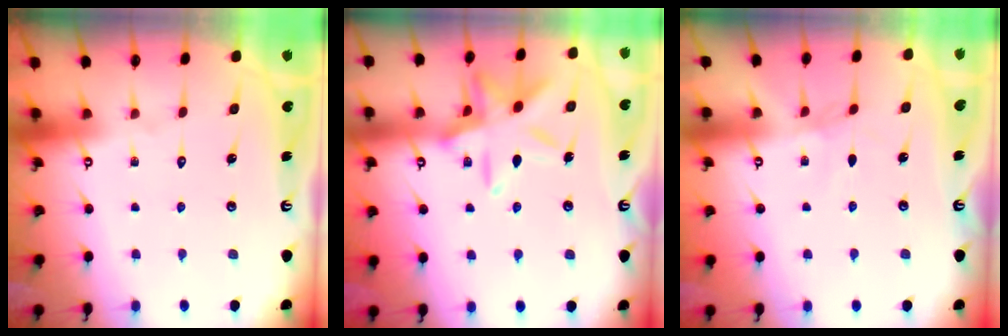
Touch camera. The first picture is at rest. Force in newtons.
{"total": 14.0, "press": 14.0, "slide": 0.8}
{"total": 0.6, "press": 0.6, "slide": 0.3}